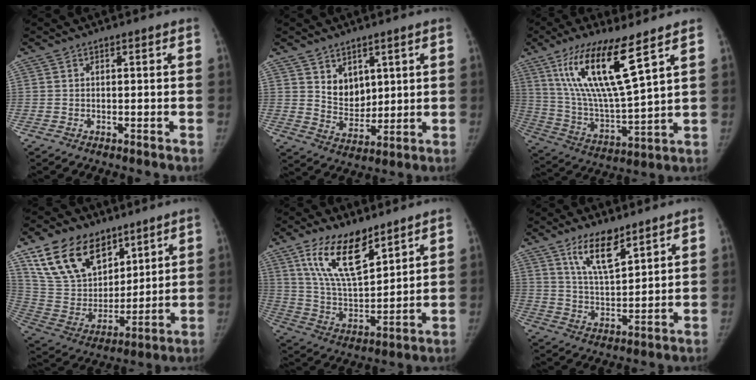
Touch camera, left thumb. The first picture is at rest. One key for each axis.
{"total": 6.9, "fx": 3.2, "fy": 5.1, "fz": 3.5, "tx": -0.028, "ty": -0.029, "tz": 0.069}
{"total": 18.4, "fx": 9.7, "fy": 3.4, "fz": 15.2, "tx": -0.292, "ty": -0.051, "tz": 0.190}
{"total": 20.2, "fx": 12.2, "fy": 12.6, "fz": 10.0, "tx": -0.146, "ty": -0.044, "tz": 0.236}
{"total": 15.3, "fx": 9.5, "fy": 6.3, "fz": 10.2, "tx": -0.157, "ty": -0.051, "tz": 0.189}
{"total": 9.5, "fx": 6.3, "fy": 3.2, "fz": 6.3, "tx": -0.100, "ty": -0.042, "tz": 0.122}